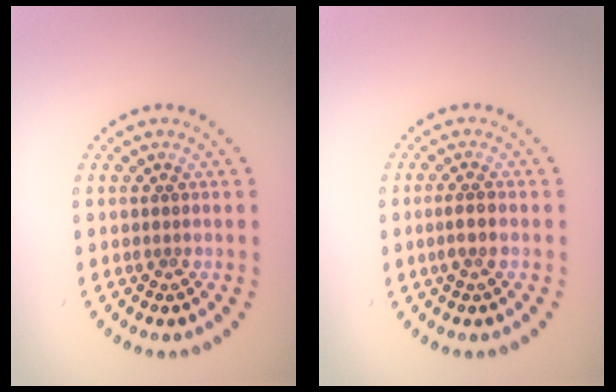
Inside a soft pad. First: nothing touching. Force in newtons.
{"total": 1.5, "press": 1.4, "slide": 0.5}